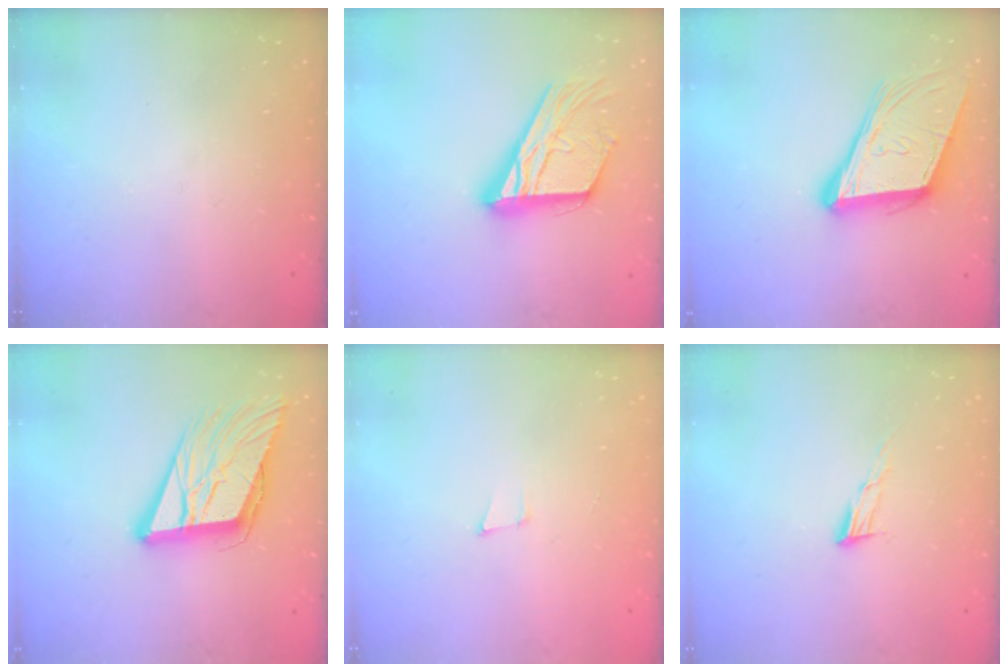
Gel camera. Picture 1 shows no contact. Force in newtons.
{"total": 19.3, "press": 19.2, "slide": 1.8}
{"total": 14.7, "press": 14.2, "slide": 3.9}
{"total": 15.3, "press": 14.7, "slide": 4.1}
{"total": 3.6, "press": 2.5, "slide": 2.7}
{"total": 6.9, "press": 6.8, "slide": 1.2}